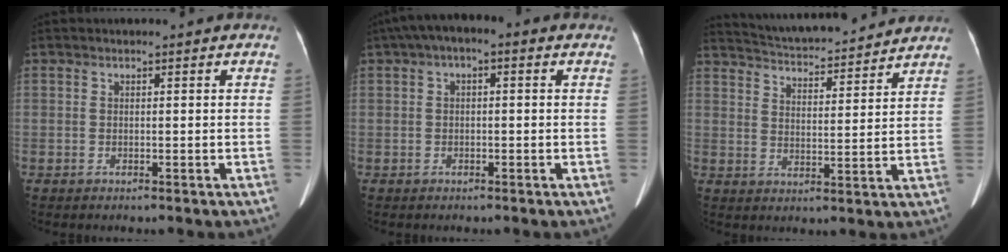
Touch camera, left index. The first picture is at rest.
{"total": 4.9, "force": [1.9, 2.0, 4.1], "torque": [-0.073, 0.031, 0.023]}
{"total": 15.9, "force": [14.9, 1.8, 5.3], "torque": [-0.091, 0.018, 0.220]}